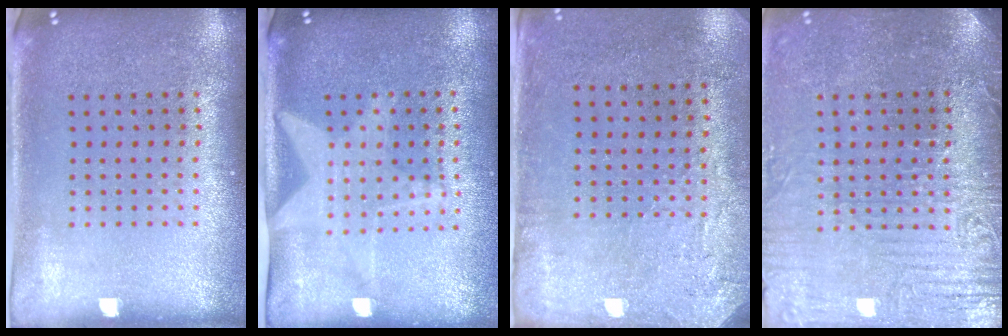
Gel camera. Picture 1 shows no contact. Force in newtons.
{"total": 1.4, "press": 1.4, "slide": 0.3}
{"total": 2.8, "press": 2.3, "slide": 1.6}
{"total": 3.8, "press": 3.6, "slide": 1.3}